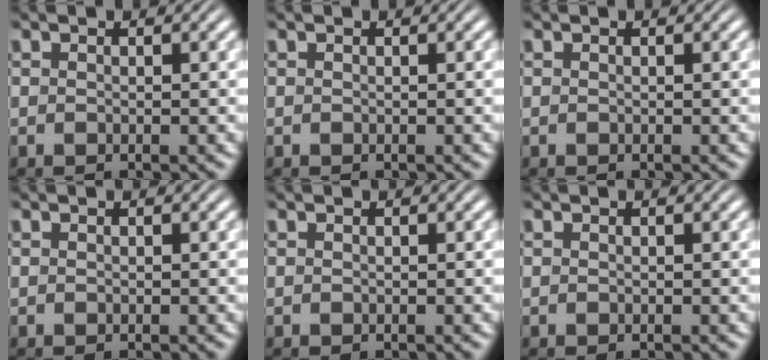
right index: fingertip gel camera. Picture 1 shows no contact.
{"total": 0.0}
{"total": 0.0}
{"total": 0.0}
{"total": 0.0}
{"total": 0.0}